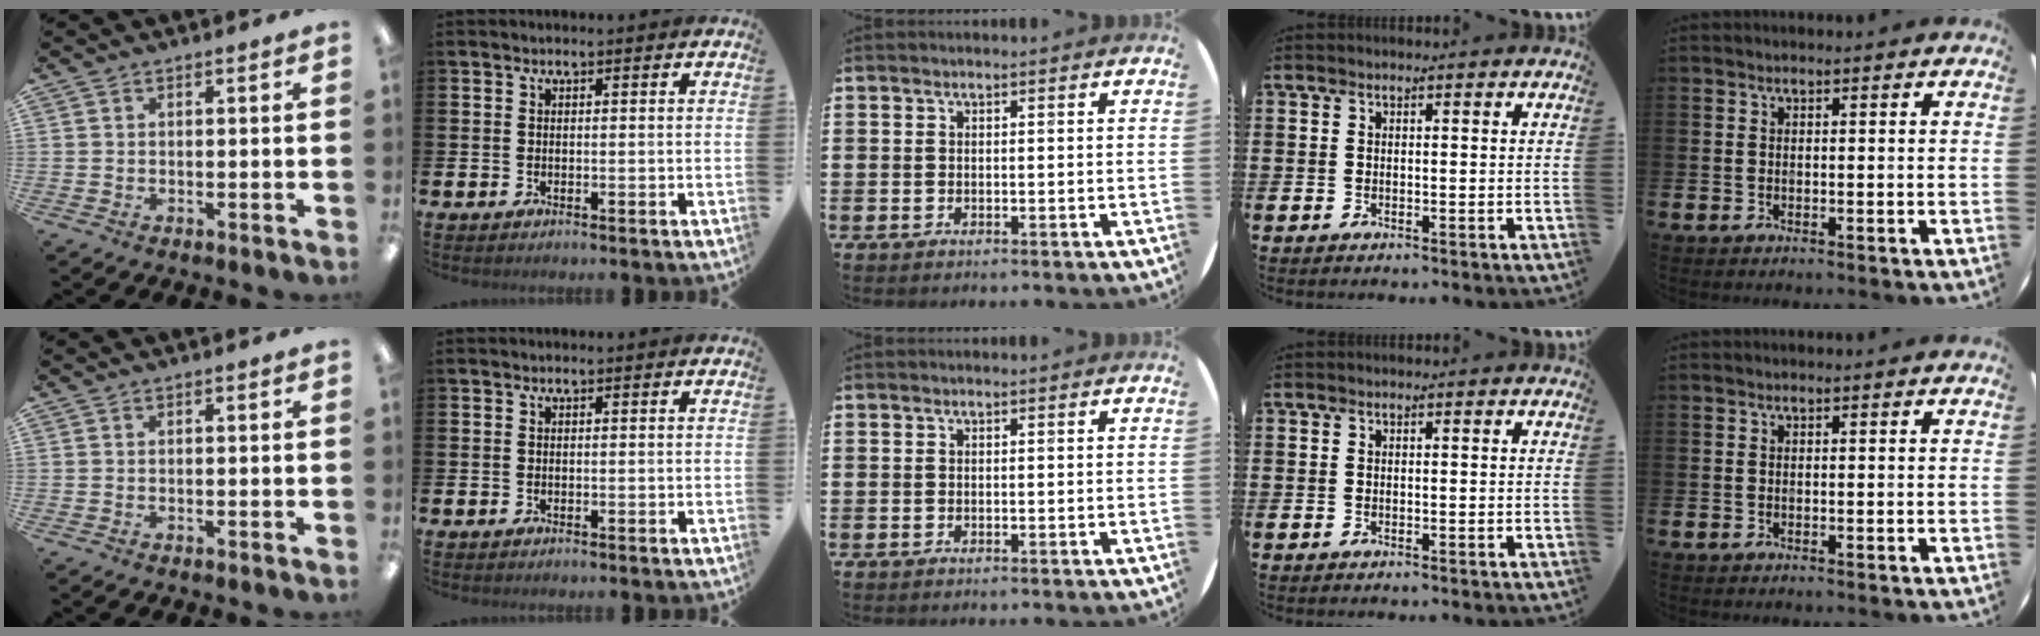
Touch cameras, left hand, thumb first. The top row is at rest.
{}